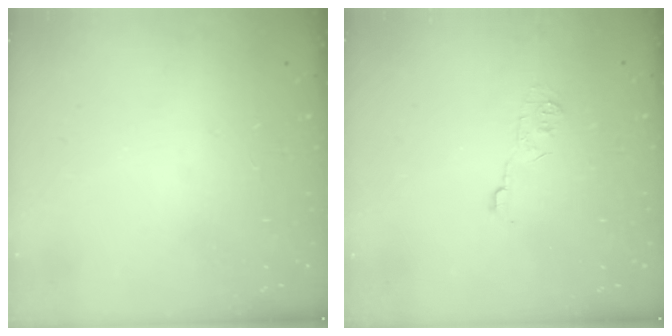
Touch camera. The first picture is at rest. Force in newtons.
{"total": 6.1, "press": 6.0, "slide": 0.6}